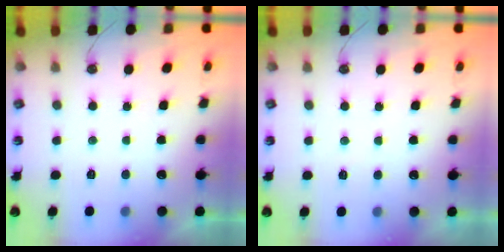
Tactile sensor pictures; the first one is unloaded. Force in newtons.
{"total": 3.0, "press": 2.9, "slide": 0.5}